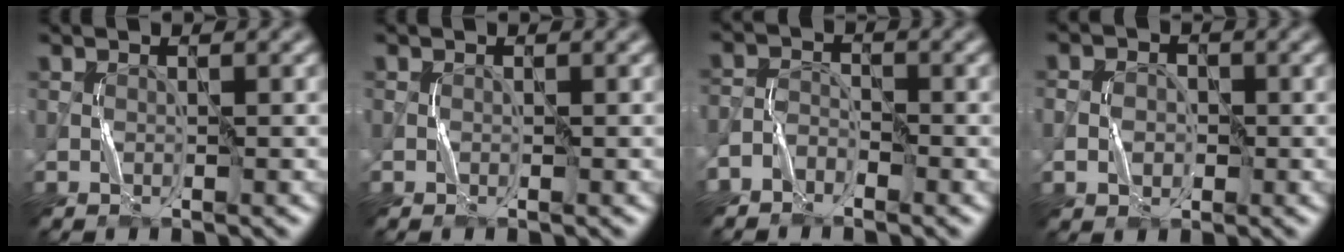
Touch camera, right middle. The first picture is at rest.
{"total": 0.0}
{"total": 2.0, "force": [-1.6, 1.0, 0.5], "torque": [-0.010, 0.008, -0.040]}
{"total": 2.4, "force": [-0.5, 2.0, 1.3], "torque": [-0.016, 0.001, -0.013]}